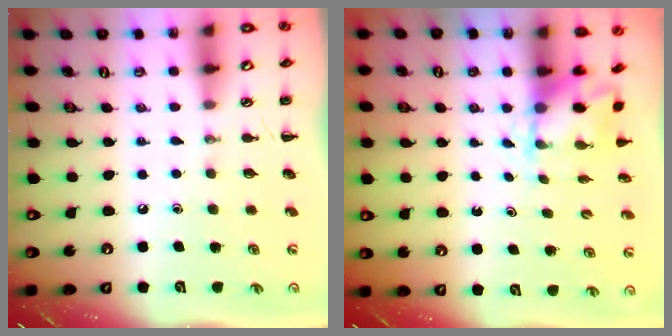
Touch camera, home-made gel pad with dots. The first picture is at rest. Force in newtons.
{"total": 2.7, "press": 2.5, "slide": 0.9}